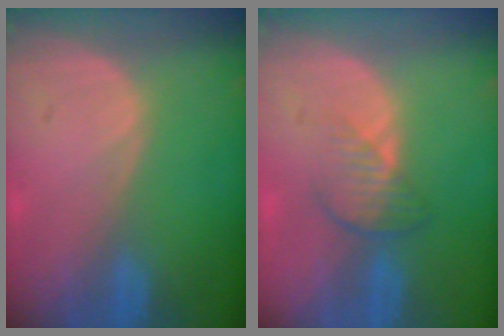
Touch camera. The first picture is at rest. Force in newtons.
{"total": 3.8, "press": 3.3, "slide": 1.8}